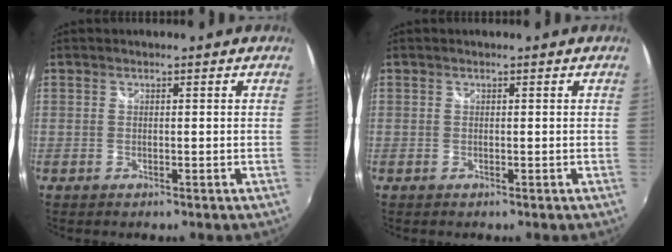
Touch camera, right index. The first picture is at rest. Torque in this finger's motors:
{"motor_torque": [0.00, 0.00, 0.00, 0.00]}